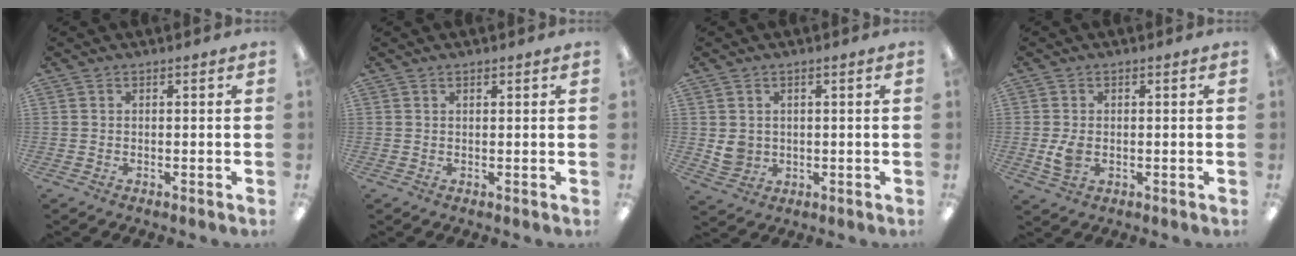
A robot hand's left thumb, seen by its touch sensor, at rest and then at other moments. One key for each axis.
{"total": 0.7, "fx": 0.5, "fy": 0.2, "fz": 0.3, "tx": -0.007, "ty": 0.002, "tz": 0.010}
{"total": 3.8, "fx": 1.0, "fy": 3.5, "fz": 1.0, "tx": -0.009, "ty": -0.001, "tz": 0.020}
{"total": 4.1, "fx": -0.3, "fy": 2.9, "fz": 3.0, "tx": -0.050, "ty": -0.005, "tz": -0.010}